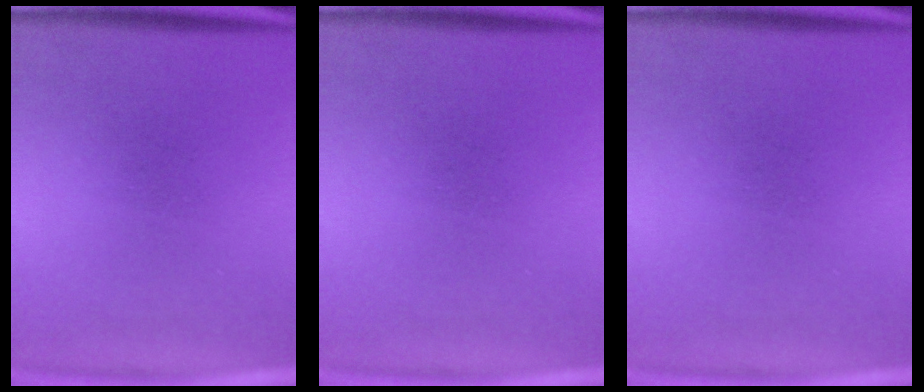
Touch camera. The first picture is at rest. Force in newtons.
{"total": 0.0}
{"total": 0.0}